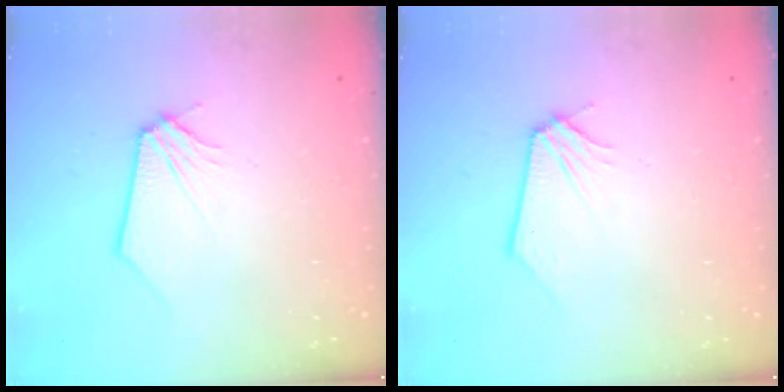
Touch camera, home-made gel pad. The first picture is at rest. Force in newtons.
{"total": 0.0}